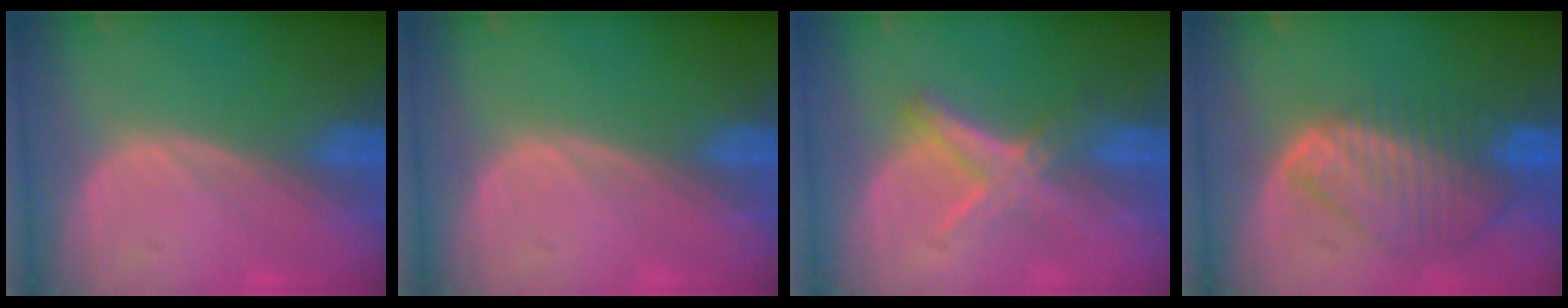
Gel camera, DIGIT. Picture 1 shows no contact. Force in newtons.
{"total": 0.0}
{"total": 5.4, "press": 5.2, "slide": 1.3}
{"total": 8.6, "press": 7.6, "slide": 4.1}